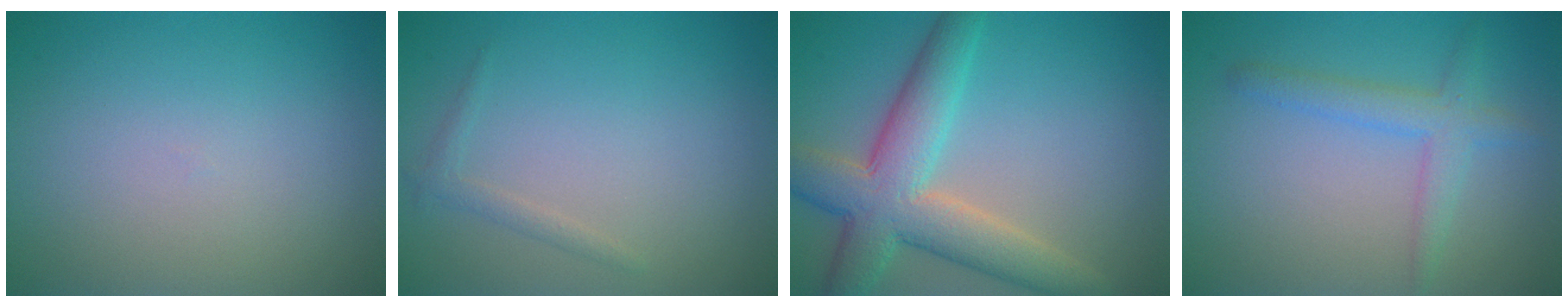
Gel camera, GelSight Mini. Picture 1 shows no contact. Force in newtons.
{"total": 1.0, "press": 1.0, "slide": 0.0}
{"total": 7.6, "press": 7.6, "slide": 0.5}
{"total": 2.9, "press": 2.9, "slide": 0.1}